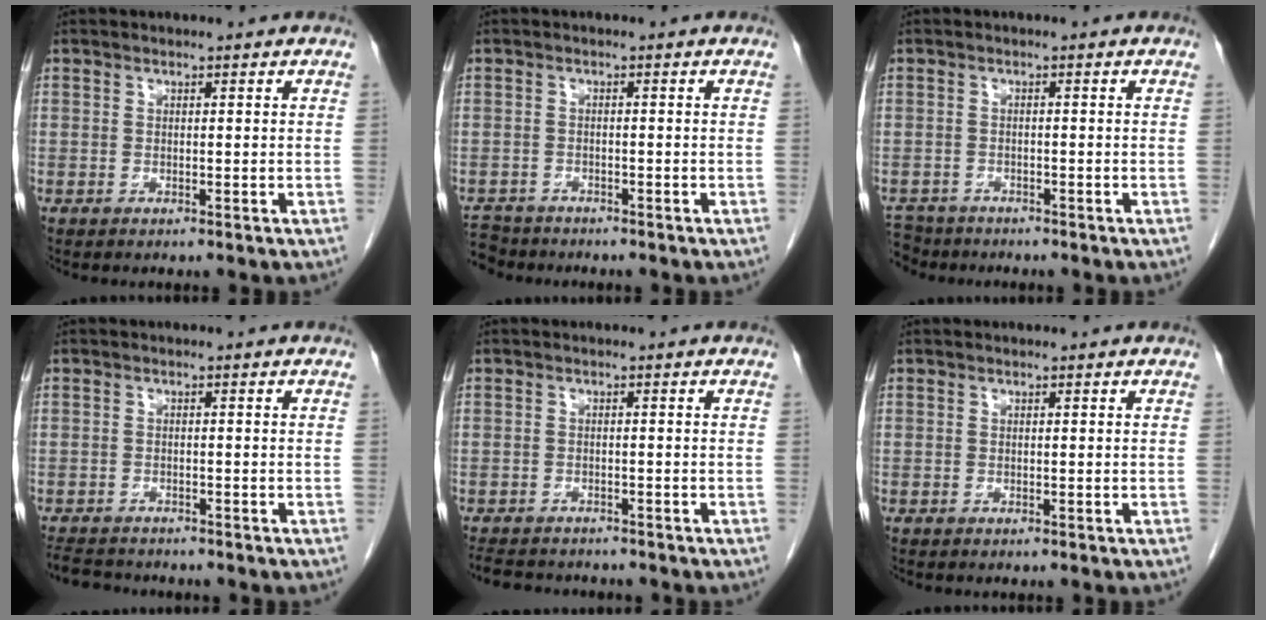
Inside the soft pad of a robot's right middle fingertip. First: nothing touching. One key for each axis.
{"total": 4.5, "fx": -4.2, "fy": 1.7, "fz": -0.2, "tx": 0.002, "ty": -0.009, "tz": -0.077}
{"total": 4.6, "fx": -4.1, "fy": 2.0, "fz": -0.1, "tx": 0.001, "ty": -0.006, "tz": -0.073}
{"total": 5.4, "fx": -5.1, "fy": 1.3, "fz": 1.4, "tx": -0.026, "ty": -0.010, "tz": -0.081}
{"total": 7.3, "fx": -6.6, "fy": 2.1, "fz": 2.2, "tx": -0.038, "ty": -0.006, "tz": -0.094}
{"total": 0.0}